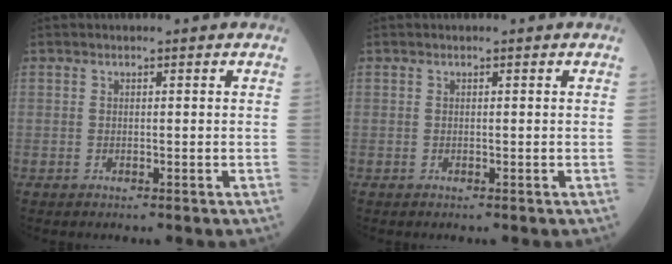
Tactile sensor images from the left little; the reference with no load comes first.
{"total": 0.0}